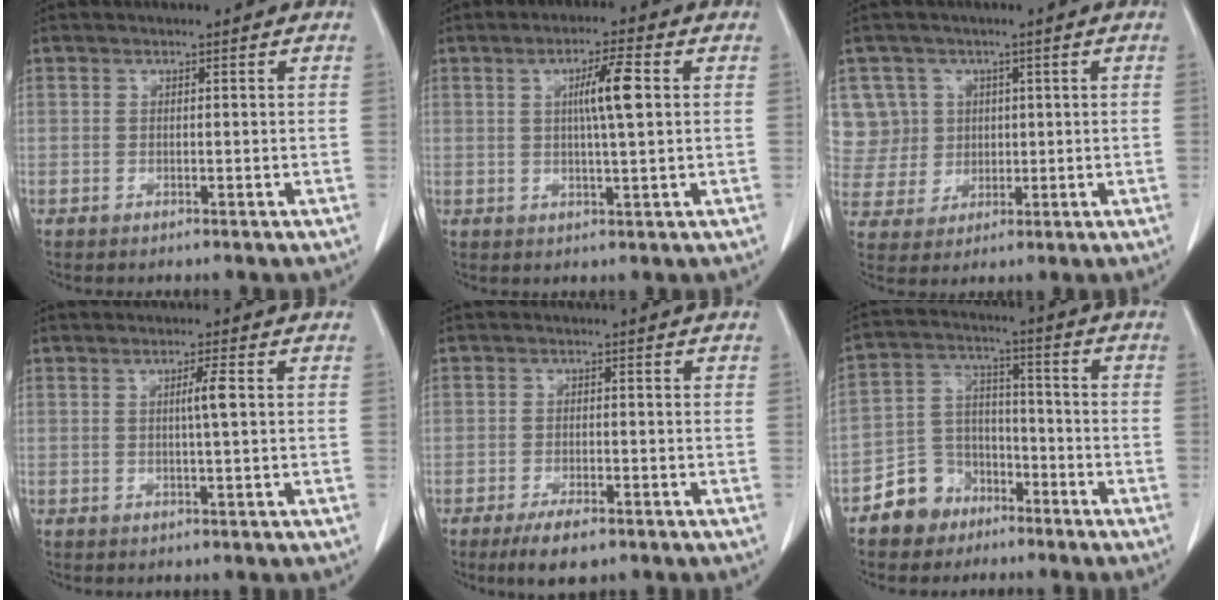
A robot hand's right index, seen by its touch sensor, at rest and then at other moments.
{"total": 6.0, "force": [1.2, 0.1, 5.9], "torque": [-0.101, 0.001, 0.019]}
{"total": 8.9, "force": [2.9, 8.4, 0.4], "torque": [-0.013, 0.035, 0.074]}
{"total": 2.3, "force": [0.3, -0.4, 2.2], "torque": [-0.040, -0.001, 0.004]}
{"total": 4.5, "force": [-3.1, 1.4, 3.0], "torque": [-0.054, -0.005, -0.047]}
{"total": 8.3, "force": [-5.4, 6.1, 1.6], "torque": [-0.032, 0.020, -0.094]}